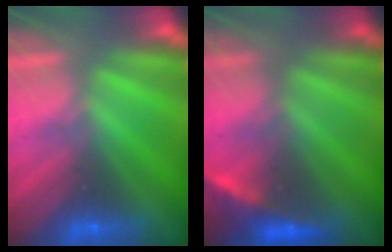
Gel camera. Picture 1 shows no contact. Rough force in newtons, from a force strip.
{"total": 2.3}